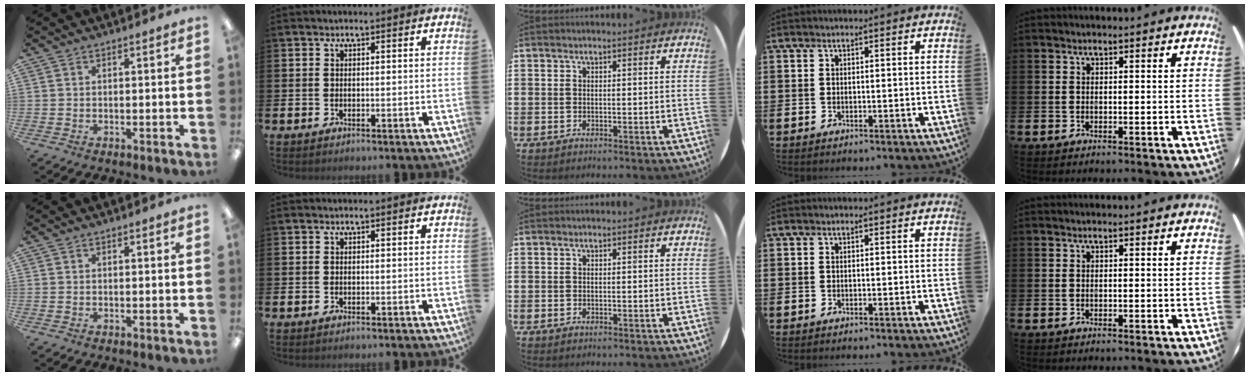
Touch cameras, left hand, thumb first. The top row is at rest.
{}